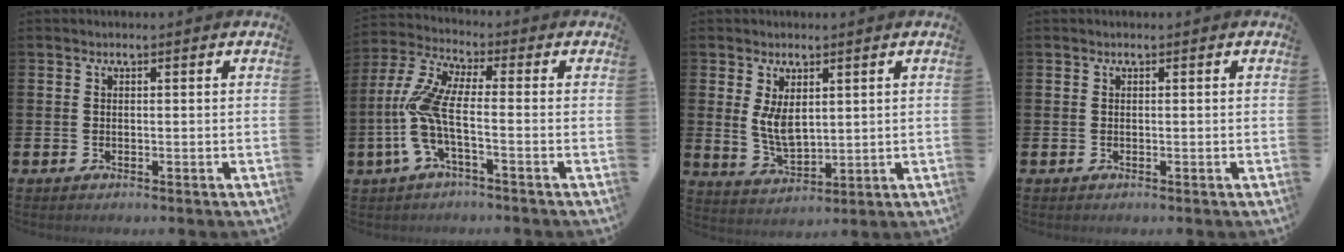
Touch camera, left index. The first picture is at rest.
{"total": 7.6, "force": [-1.3, 2.3, 7.2], "torque": [-0.171, -0.019, -0.030]}
{"total": 4.9, "force": [2.1, 2.4, 3.8], "torque": [-0.061, -0.014, 0.036]}
{"total": 0.0}